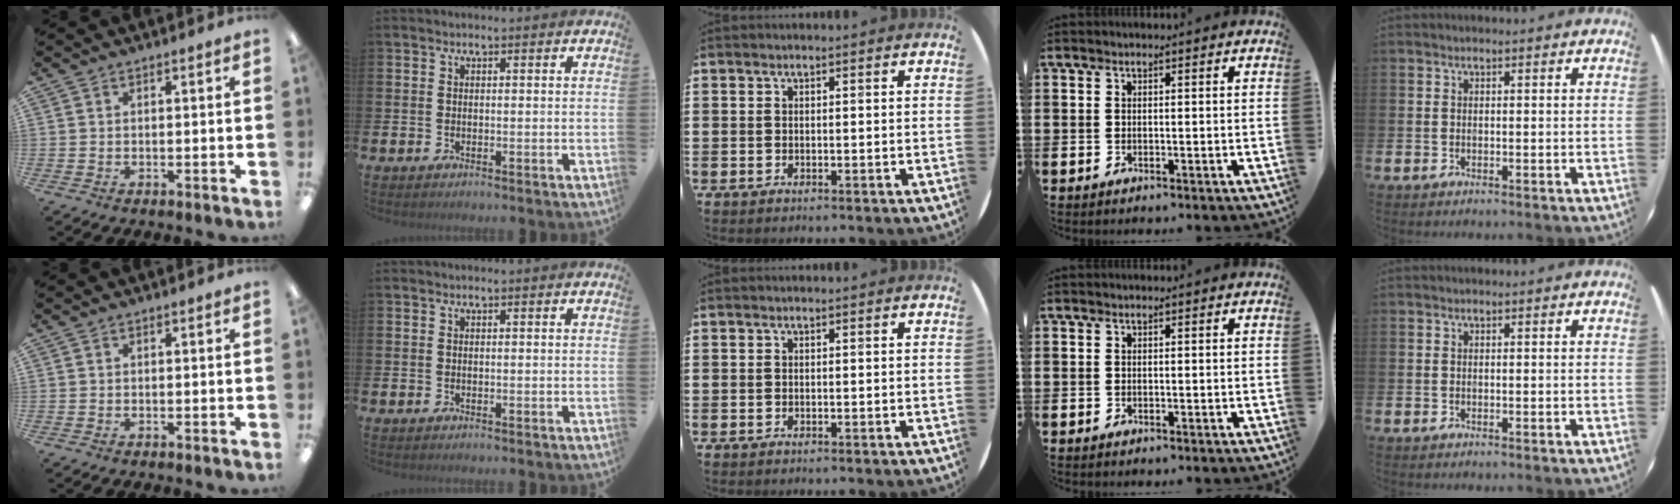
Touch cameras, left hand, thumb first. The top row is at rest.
{}